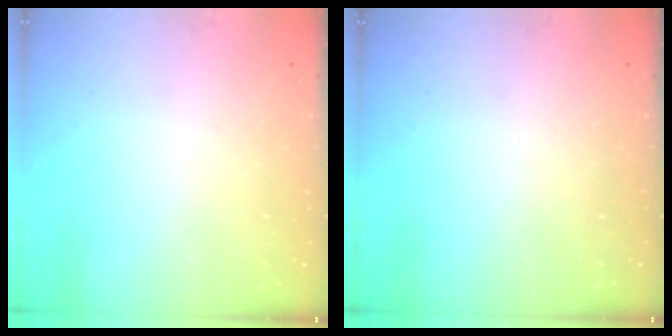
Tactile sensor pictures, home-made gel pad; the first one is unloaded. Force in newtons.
{"total": 0.0}